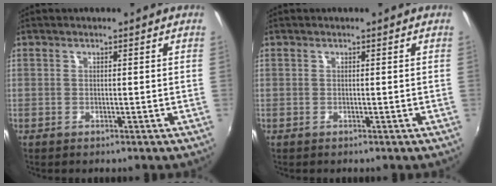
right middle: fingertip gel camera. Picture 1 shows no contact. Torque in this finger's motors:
{"motor_torque": [0.00, 0.00, 0.00, 0.00]}